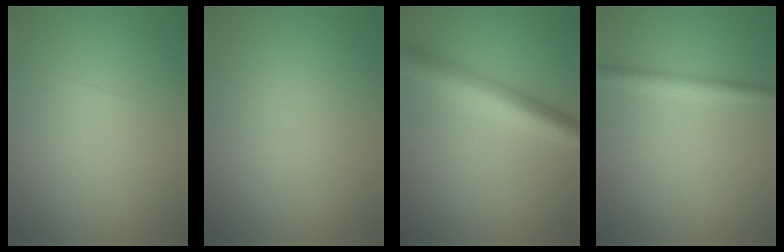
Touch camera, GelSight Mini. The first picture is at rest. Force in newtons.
{"total": 0.0}
{"total": 5.8, "press": 5.8, "slide": 0.3}
{"total": 2.2, "press": 2.2, "slide": 0.1}